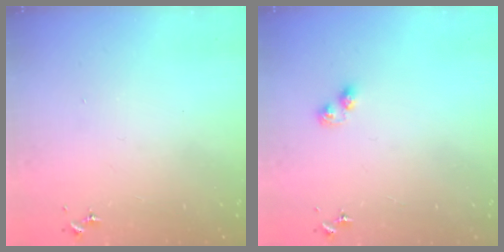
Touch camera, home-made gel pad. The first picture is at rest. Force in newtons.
{"total": 2.6, "press": 2.5, "slide": 0.4}